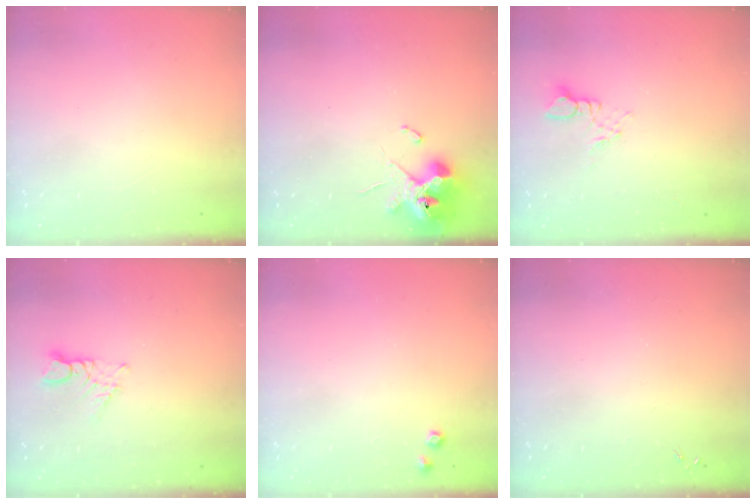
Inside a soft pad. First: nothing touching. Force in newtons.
{"total": 10.6, "press": 10.5, "slide": 0.9}
{"total": 3.6, "press": 3.5, "slide": 0.5}
{"total": 3.7, "press": 3.6, "slide": 0.3}
{"total": 4.6, "press": 4.5, "slide": 0.7}
{"total": 0.0}